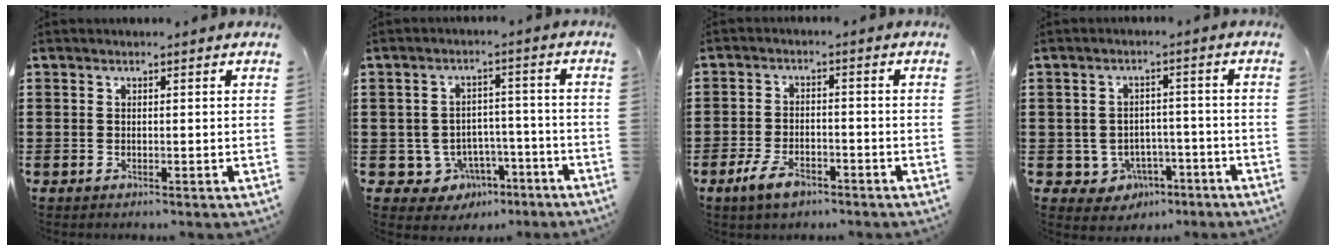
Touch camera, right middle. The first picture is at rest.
{"total": 4.8, "force": [-3.1, 3.5, 1.3], "torque": [-0.033, 0.014, -0.059]}
{"total": 4.9, "force": [-3.0, 2.2, 3.2], "torque": [-0.071, 0.003, -0.061]}
{"total": 3.6, "force": [-2.4, 2.5, 0.8], "torque": [-0.025, 0.008, -0.050]}